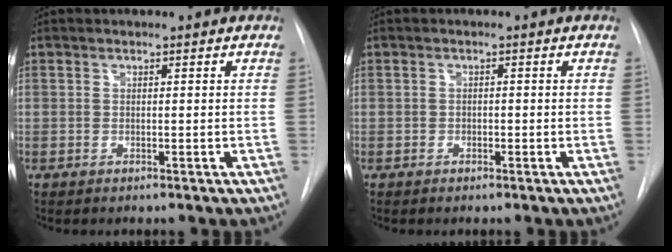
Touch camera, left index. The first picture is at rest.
{"total": 0.7, "force": [-0.4, 0.5, 0.3], "torque": [-0.002, 0.003, -0.008]}